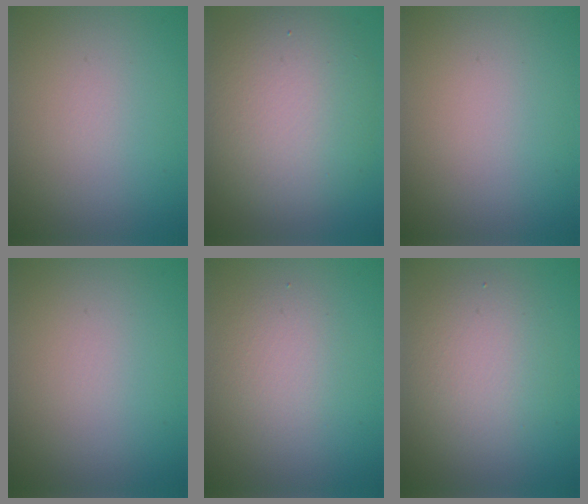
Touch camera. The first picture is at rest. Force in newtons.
{"total": 8.5, "press": 8.4, "slide": 0.9}
{"total": 0.0}
{"total": 0.0}
{"total": 2.2, "press": 2.2, "slide": 0.1}
{"total": 3.7, "press": 3.7, "slide": 0.3}